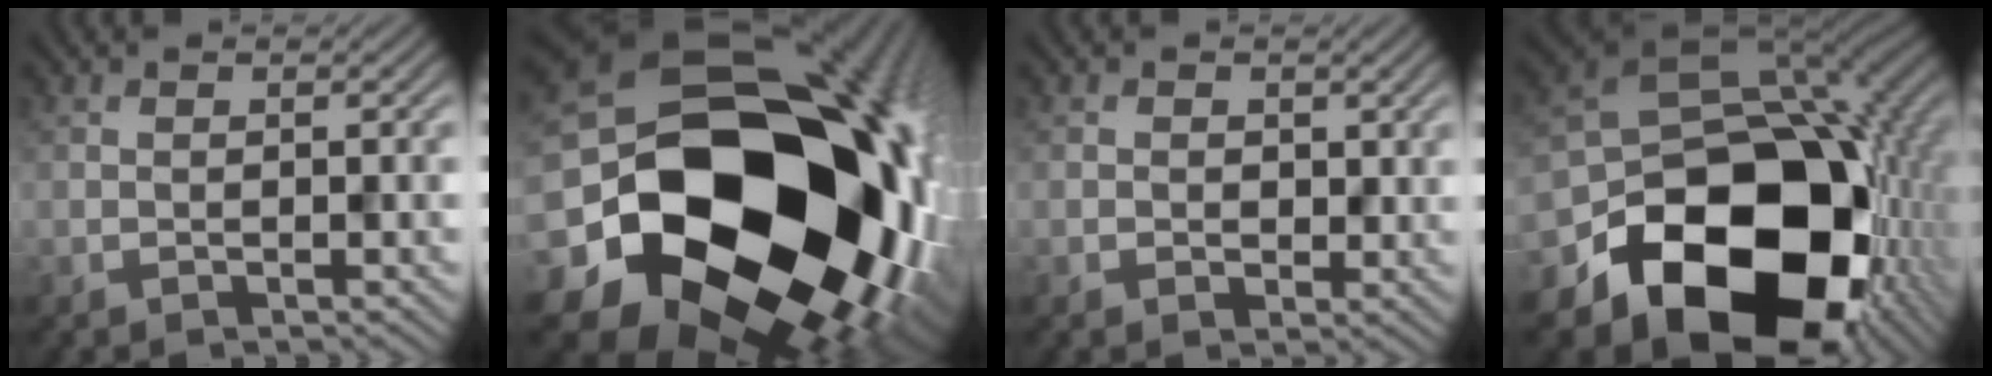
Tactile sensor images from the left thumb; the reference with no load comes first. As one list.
[{"total": 25.2, "force": [-4.9, 20.0, 14.6], "torque": [-0.255, -0.068, -0.116]}, {"total": 1.7, "force": [0.4, 1.6, 0.7], "torque": [-0.016, -0.009, 0.002]}, {"total": 21.2, "force": [-7.5, 15.2, 12.7], "torque": [-0.245, -0.064, -0.106]}]